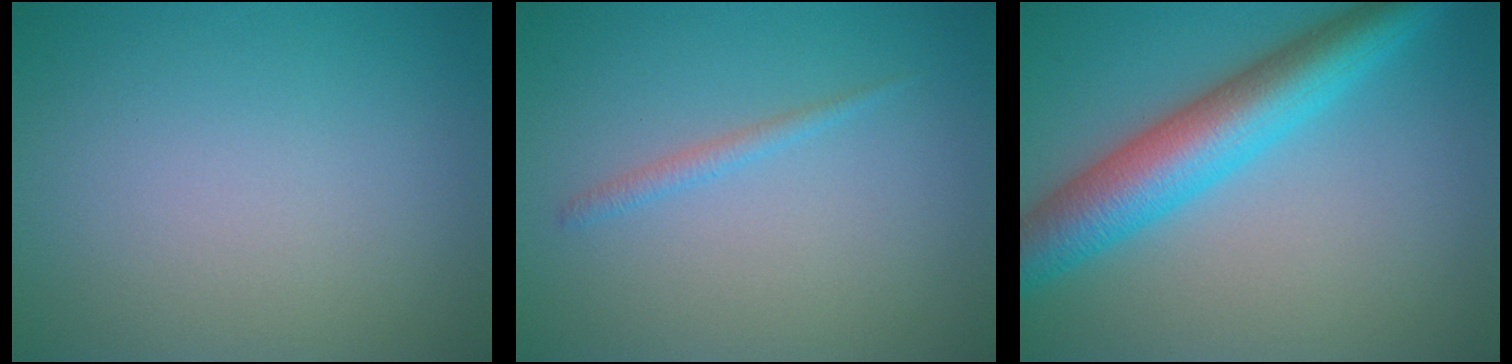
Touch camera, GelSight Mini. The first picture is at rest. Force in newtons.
{"total": 1.0, "press": 1.0, "slide": 0.1}
{"total": 7.5, "press": 7.5, "slide": 0.1}